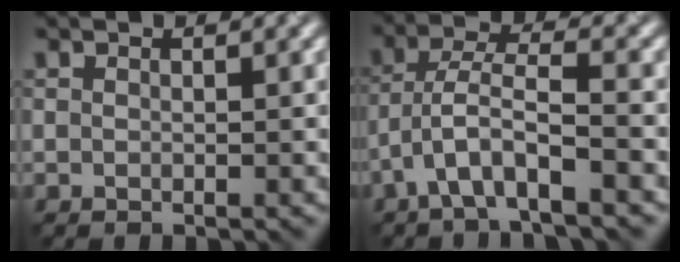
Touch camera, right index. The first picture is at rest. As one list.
[{"total": 4.6, "force": [-2.4, 1.0, 3.7], "torque": [-0.070, 0.019, -0.051]}]